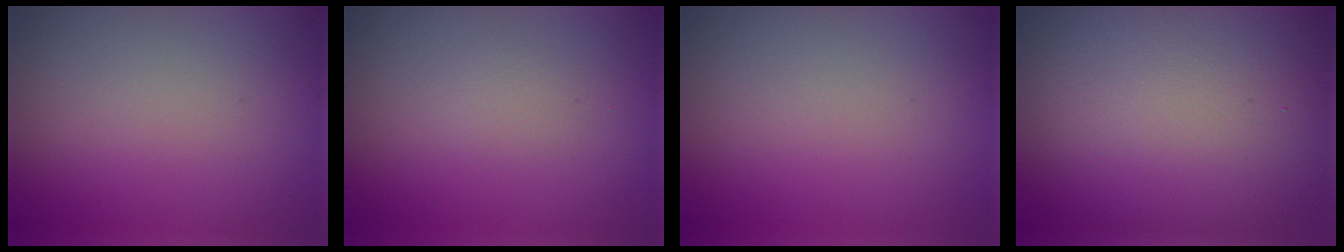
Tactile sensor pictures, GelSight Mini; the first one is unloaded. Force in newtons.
{"total": 0.9, "press": 0.9, "slide": 0.0}
{"total": 0.0}
{"total": 16.6, "press": 16.6, "slide": 0.5}